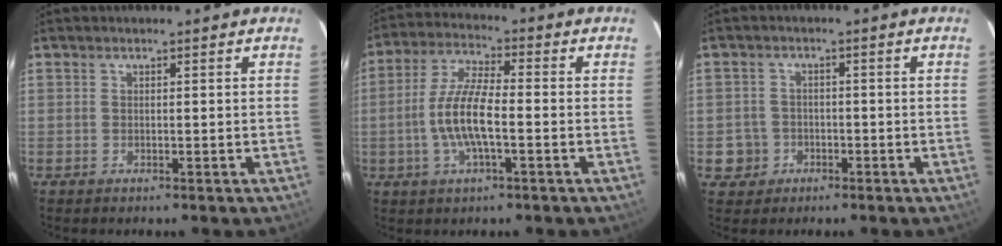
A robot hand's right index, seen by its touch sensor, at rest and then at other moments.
{"total": 10.2, "force": [-2.3, 2.8, 9.5], "torque": [-0.196, 0.004, -0.046]}
{"total": 4.7, "force": [-1.7, 4.4, 0.4], "torque": [-0.017, 0.021, -0.024]}